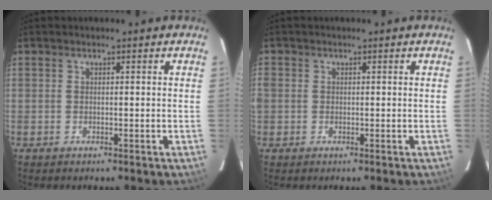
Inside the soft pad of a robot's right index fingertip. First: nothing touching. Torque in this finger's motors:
{"motor_torque": [2.14, 0.00, 0.63, 0.20]}